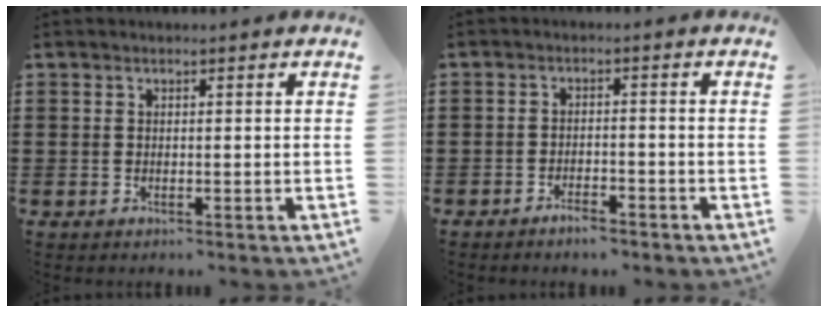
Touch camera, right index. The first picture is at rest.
{"total": 2.1, "force": [-2.0, 0.3, 0.6], "torque": [-0.016, 0.001, -0.039]}